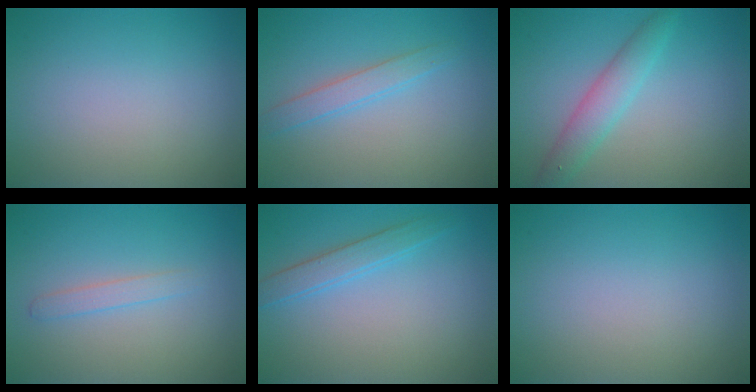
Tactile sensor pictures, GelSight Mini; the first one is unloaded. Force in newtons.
{"total": 2.0, "press": 2.0, "slide": 0.0}
{"total": 3.0, "press": 3.0, "slide": 0.1}
{"total": 1.2, "press": 1.2, "slide": 0.1}
{"total": 2.1, "press": 2.1, "slide": 0.1}
{"total": 0.0}